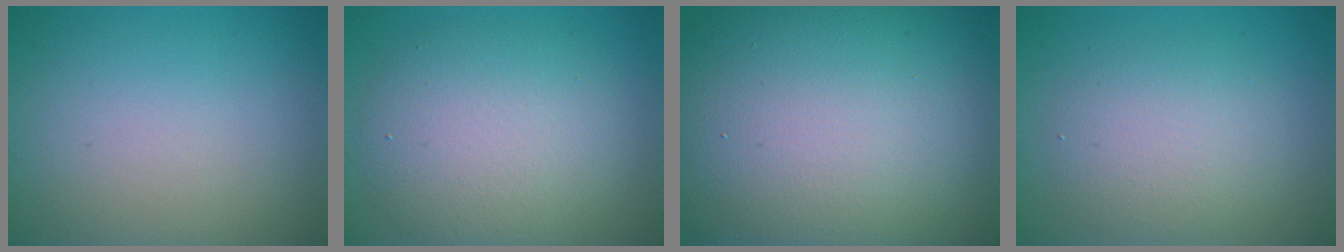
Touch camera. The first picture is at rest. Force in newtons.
{"total": 7.0, "press": 7.0, "slide": 0.2}
{"total": 21.0, "press": 21.0, "slide": 1.0}
{"total": 3.9, "press": 3.9, "slide": 0.2}